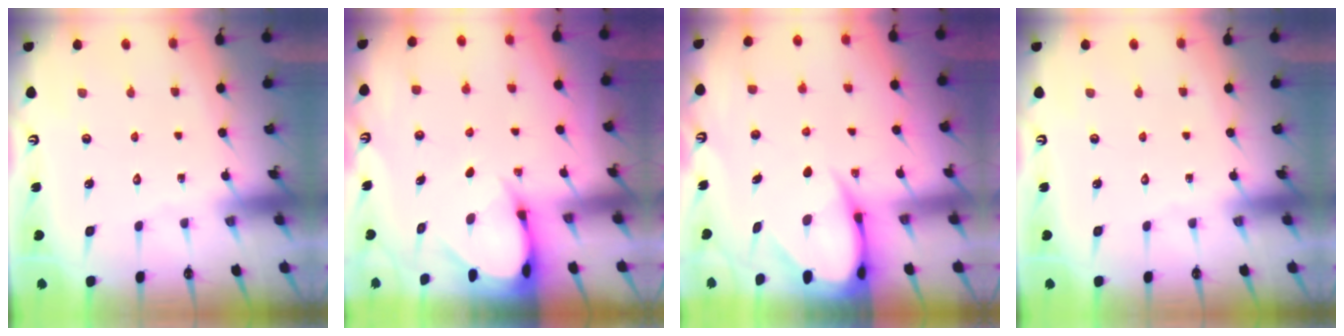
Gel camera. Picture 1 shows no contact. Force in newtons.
{"total": 4.7, "press": 4.7, "slide": 0.4}
{"total": 8.2, "press": 8.2, "slide": 0.7}
{"total": 0.0}